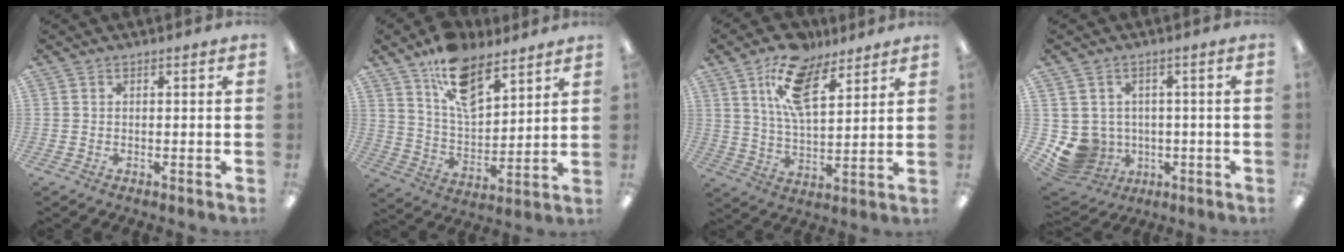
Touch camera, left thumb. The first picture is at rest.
{"total": 14.2, "force": [9.5, 7.0, 7.9], "torque": [-0.135, -0.044, 0.174]}
{"total": 14.9, "force": [8.9, 6.9, 9.7], "torque": [-0.173, -0.021, 0.160]}
{"total": 6.9, "force": [-0.9, 6.6, 1.6], "torque": [-0.066, -0.004, -0.008]}